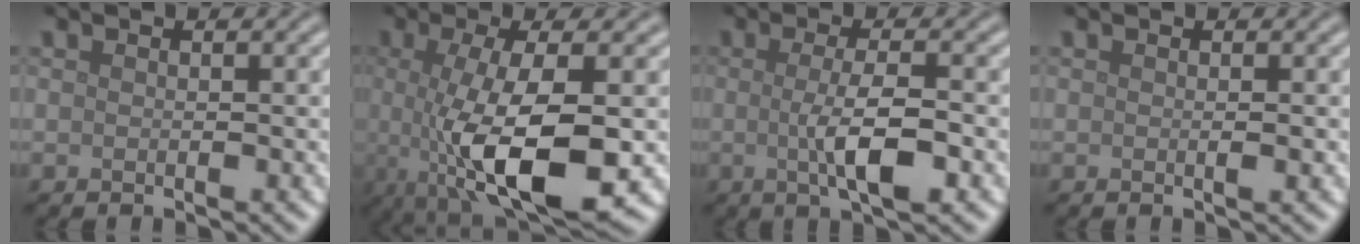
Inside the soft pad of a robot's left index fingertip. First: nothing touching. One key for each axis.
{"total": 9.7, "fx": -1.3, "fy": 2.8, "fz": 9.2, "tx": -0.163, "ty": -0.019, "tz": -0.018}
{"total": 4.5, "fx": -0.5, "fy": 1.0, "fz": 4.4, "tx": -0.078, "ty": -0.005, "tz": -0.010}
{"total": 0.6, "fx": 0.0, "fy": 0.0, "fz": 0.6, "tx": -0.011, "ty": 0.000, "tz": 0.000}